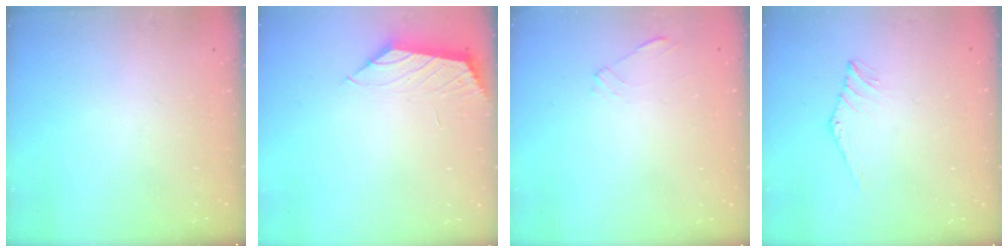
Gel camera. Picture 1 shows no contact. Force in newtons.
{"total": 0.7, "press": 0.5, "slide": 0.5}
{"total": 0.6, "press": 0.5, "slide": 0.2}
{"total": 2.6, "press": 2.6, "slide": 0.4}